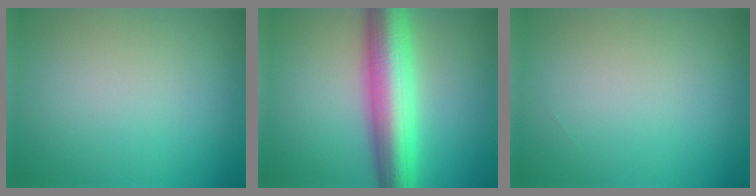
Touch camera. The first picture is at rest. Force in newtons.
{"total": 9.4, "press": 9.4, "slide": 0.4}
{"total": 0.0}